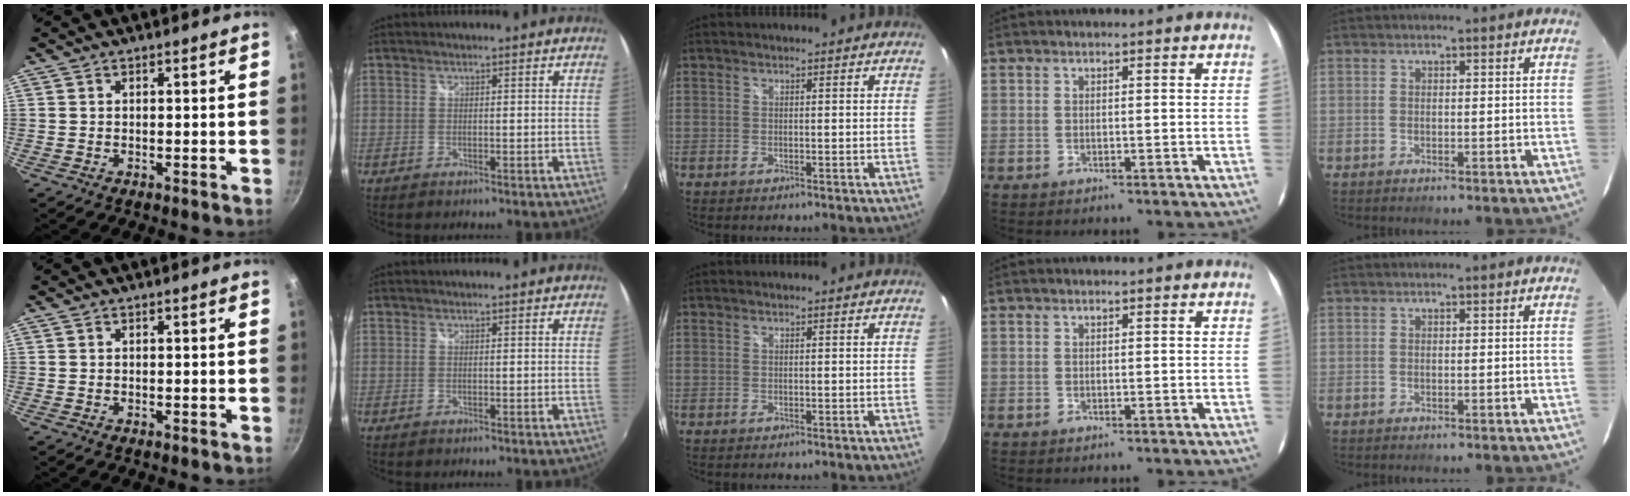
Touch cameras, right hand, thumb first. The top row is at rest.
{}